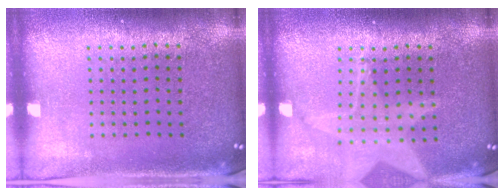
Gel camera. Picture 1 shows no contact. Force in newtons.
{"total": 1.3, "press": 1.3, "slide": 0.1}